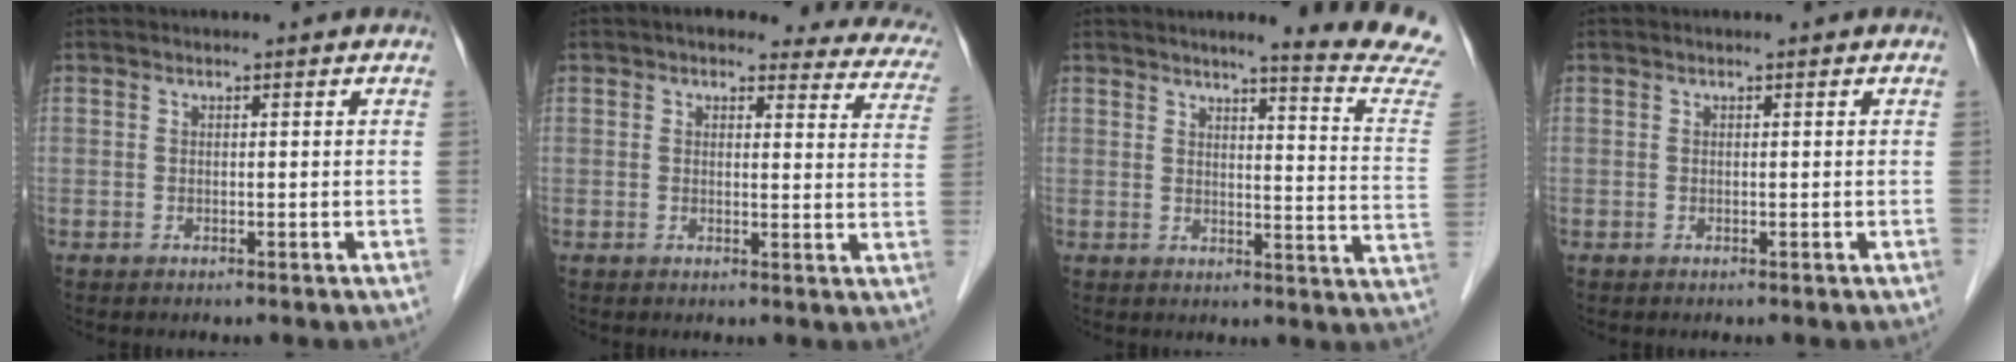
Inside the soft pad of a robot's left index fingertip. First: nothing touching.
{"total": 15.6, "force": [13.7, 5.1, 5.5], "torque": [-0.025, -0.001, 0.124]}
{"total": 13.1, "force": [12.1, -1.8, 4.7], "torque": [-0.057, -0.090, 0.123]}
{"total": 0.0}